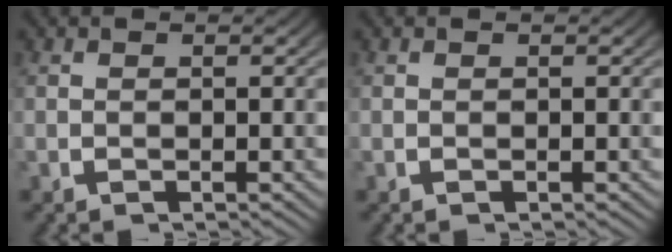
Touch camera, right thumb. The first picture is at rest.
{"total": 0.0}